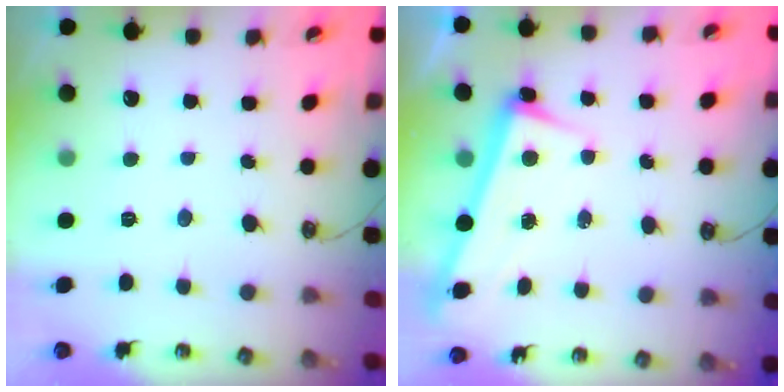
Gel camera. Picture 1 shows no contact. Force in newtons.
{"total": 2.6, "press": 2.5, "slide": 0.7}